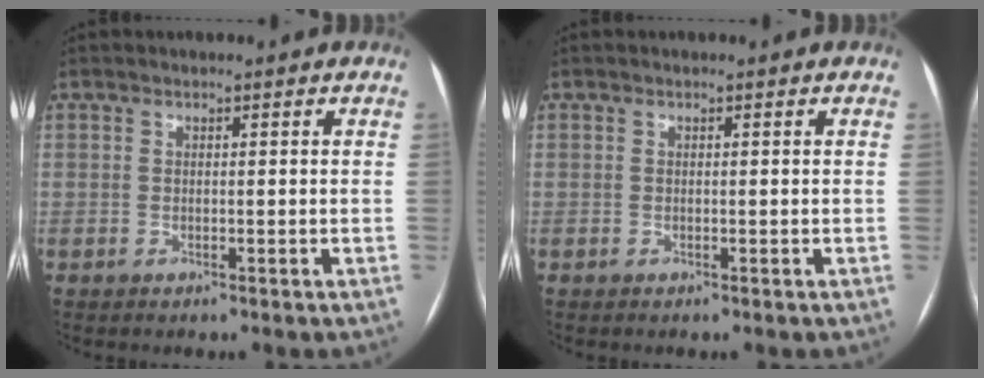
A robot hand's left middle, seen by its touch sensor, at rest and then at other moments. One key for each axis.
{"total": 0.0}